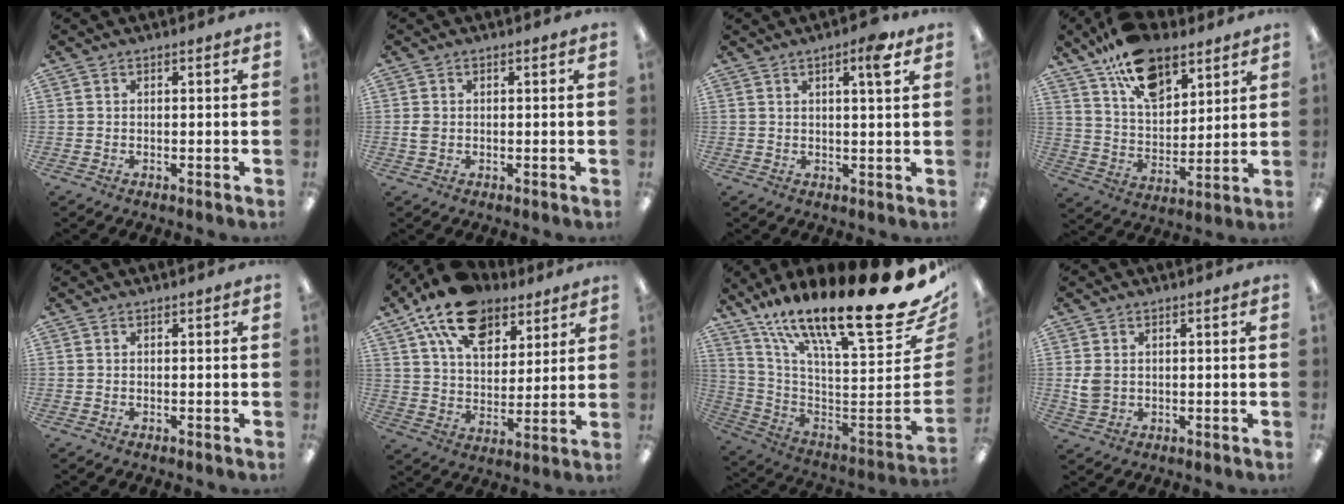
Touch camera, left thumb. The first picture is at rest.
{"total": 2.0, "force": [0.0, 1.4, 1.3], "torque": [-0.018, 0.001, -0.002]}
{"total": 5.2, "force": [3.1, 0.6, 4.2], "torque": [-0.067, -0.007, 0.045]}
{"total": 16.6, "force": [11.1, 8.7, 8.7], "torque": [-0.149, -0.053, 0.202]}
{"total": 0.0}
{"total": 17.1, "force": [11.1, 9.6, 8.8], "torque": [-0.153, -0.048, 0.202]}
{"total": 25.1, "force": [16.8, 3.8, 18.3], "torque": [-0.245, -0.155, 0.276]}
{"total": 3.7, "force": [0.7, 2.9, 2.2], "torque": [-0.034, 0.002, 0.014]}